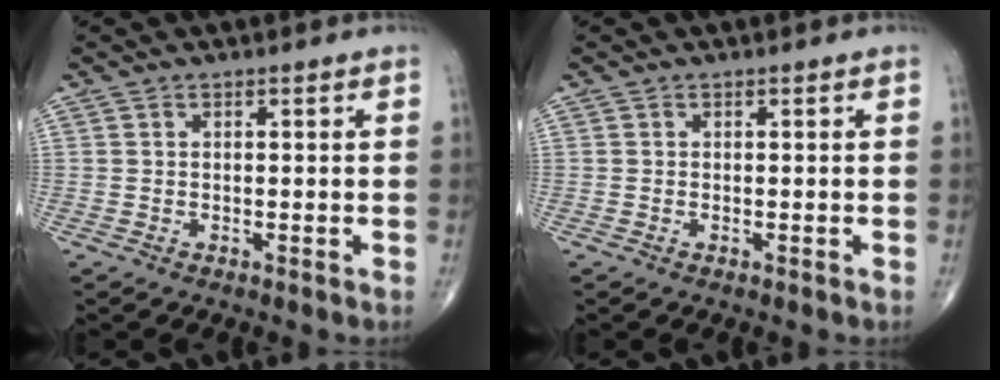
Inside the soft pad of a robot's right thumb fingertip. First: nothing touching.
{"total": 0.0}